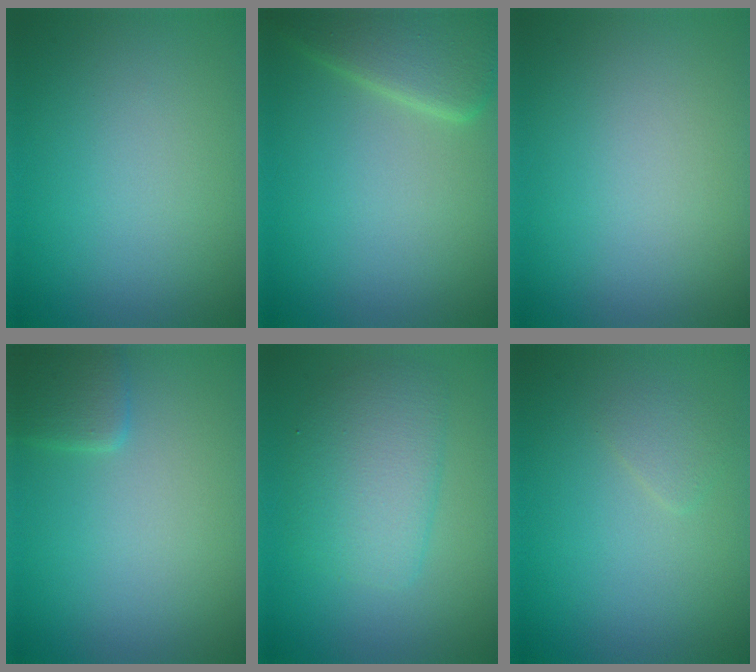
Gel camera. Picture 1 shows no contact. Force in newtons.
{"total": 4.4, "press": 4.4, "slide": 0.3}
{"total": 0.0}
{"total": 1.8, "press": 1.8, "slide": 0.1}
{"total": 4.2, "press": 4.2, "slide": 0.0}
{"total": 1.0, "press": 1.0, "slide": 0.0}